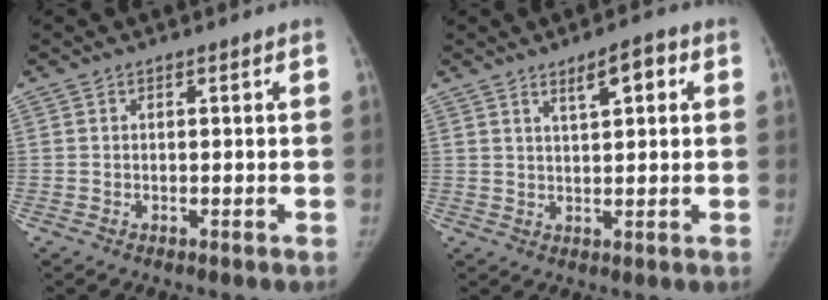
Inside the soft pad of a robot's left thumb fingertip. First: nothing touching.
{"total": 5.1, "force": [2.3, 1.8, 4.2], "torque": [-0.058, -0.006, 0.036]}